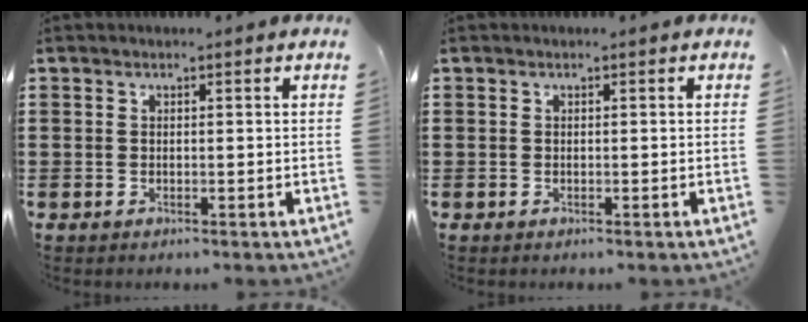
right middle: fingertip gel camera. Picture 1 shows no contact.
{"total": 0.0}